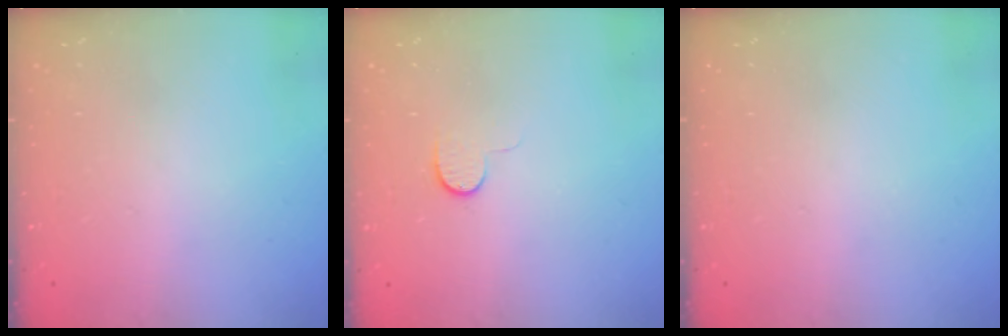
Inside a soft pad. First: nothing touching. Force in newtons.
{"total": 4.6, "press": 4.6, "slide": 0.5}
{"total": 0.0}